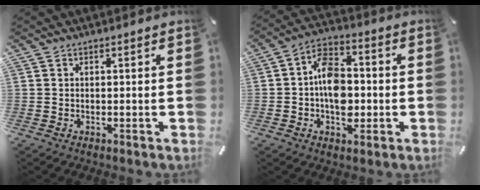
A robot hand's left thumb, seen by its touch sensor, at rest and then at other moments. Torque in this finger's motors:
{"motor_torque": [0.70, 1.74, 1.05, -0.06, 0.39]}